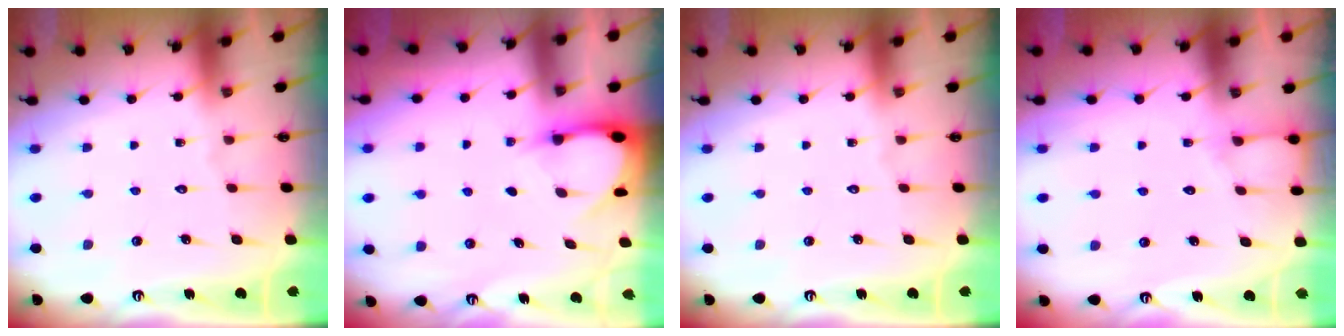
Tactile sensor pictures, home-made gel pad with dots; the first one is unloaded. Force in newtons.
{"total": 2.9, "press": 2.9, "slide": 0.3}
{"total": 0.0}
{"total": 5.7, "press": 5.7, "slide": 0.5}